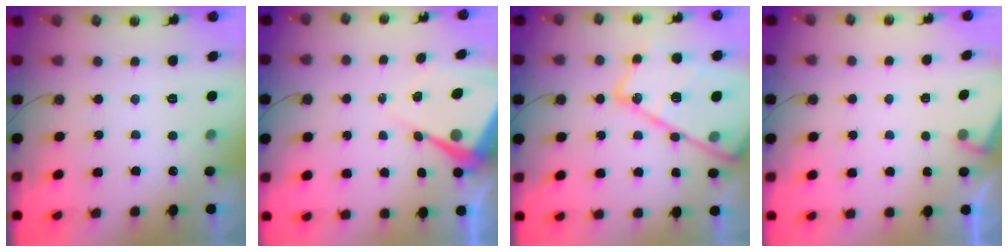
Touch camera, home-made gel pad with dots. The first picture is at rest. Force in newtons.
{"total": 10.9, "press": 10.8, "slide": 1.2}
{"total": 24.0, "press": 23.9, "slide": 1.9}
{"total": 2.8, "press": 2.7, "slide": 0.4}